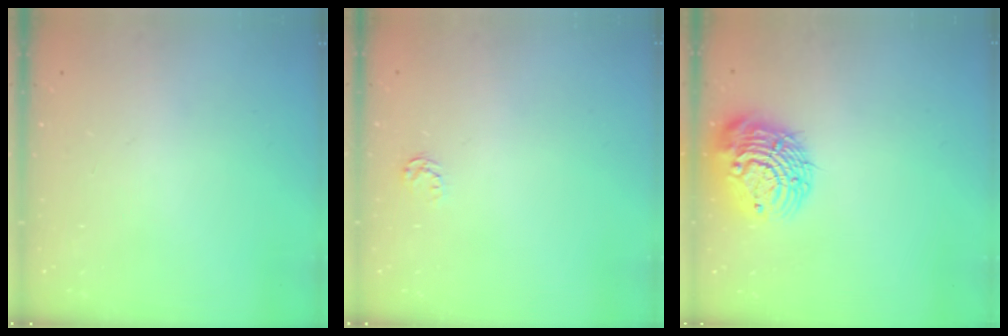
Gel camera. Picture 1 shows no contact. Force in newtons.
{"total": 2.6, "press": 2.6, "slide": 0.4}
{"total": 14.0, "press": 14.0, "slide": 1.4}